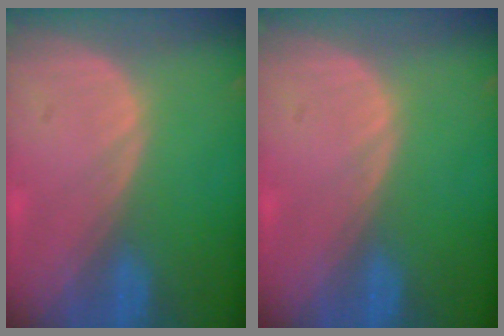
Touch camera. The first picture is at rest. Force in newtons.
{"total": 0.0}